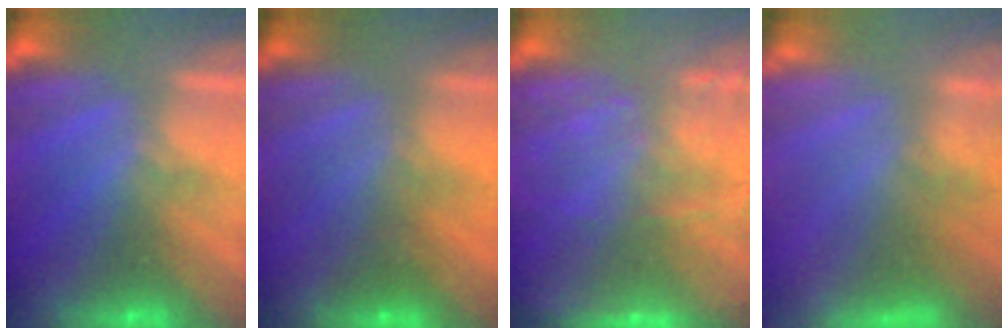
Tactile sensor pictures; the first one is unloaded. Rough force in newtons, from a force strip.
{"total": 1.2}
{"total": 8.5}
{"total": 8.2}